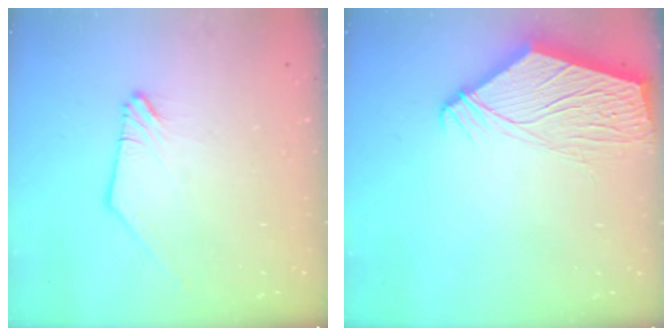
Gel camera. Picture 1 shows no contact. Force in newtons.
{"total": 12.1, "press": 12.0, "slide": 1.8}